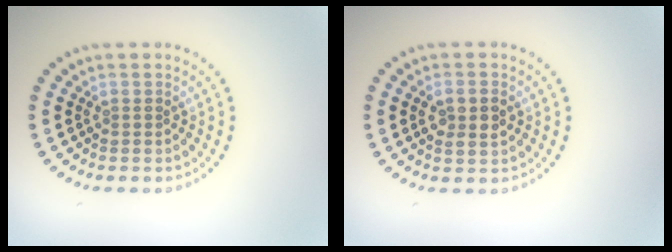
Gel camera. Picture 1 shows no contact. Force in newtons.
{"total": 2.5, "press": 2.5, "slide": 0.2}